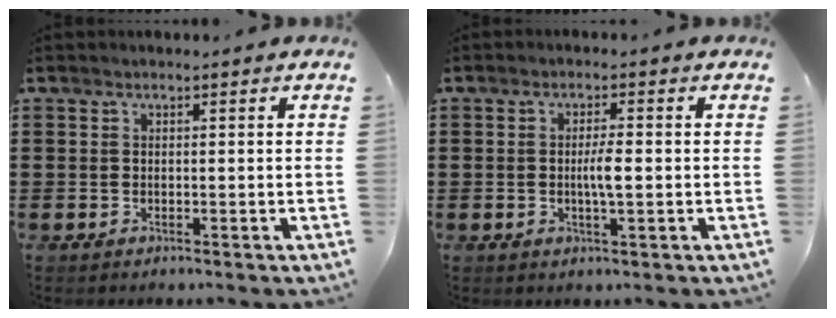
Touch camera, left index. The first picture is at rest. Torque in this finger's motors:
{"motor_torque": [0.29, -0.07, 0.12, 0.06]}